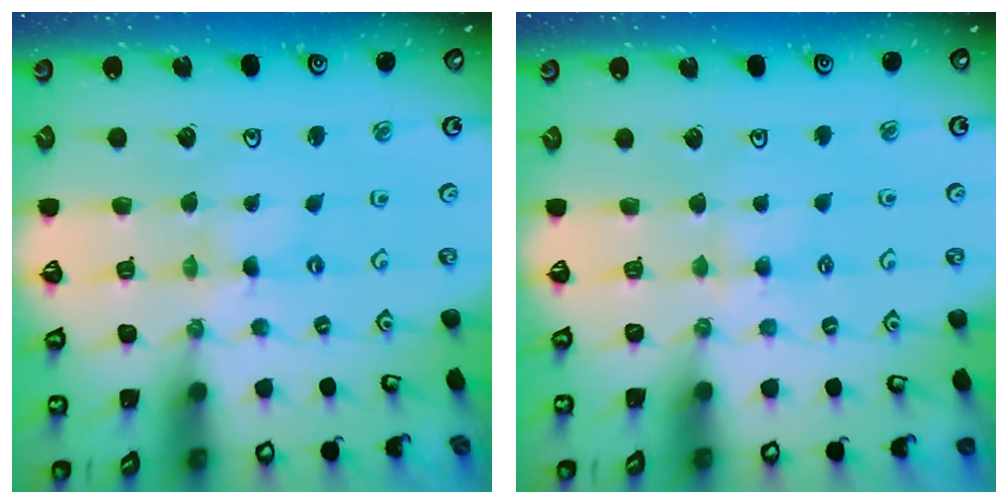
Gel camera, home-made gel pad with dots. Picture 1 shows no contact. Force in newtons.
{"total": 3.7, "press": 3.6, "slide": 0.4}